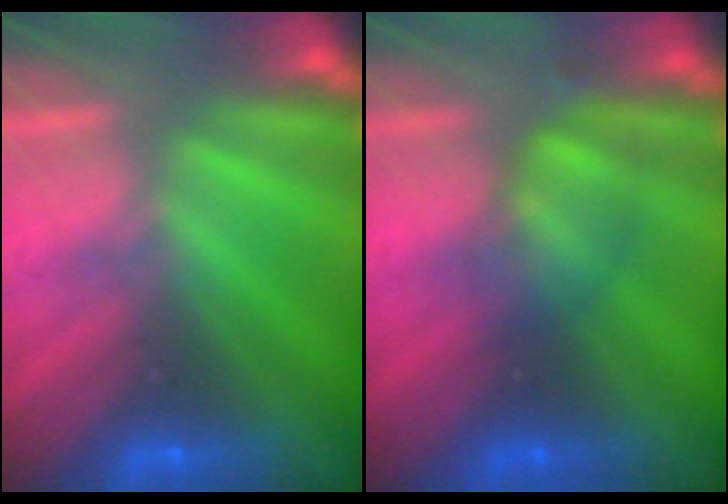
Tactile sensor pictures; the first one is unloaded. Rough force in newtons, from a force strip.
{"total": 2.4}